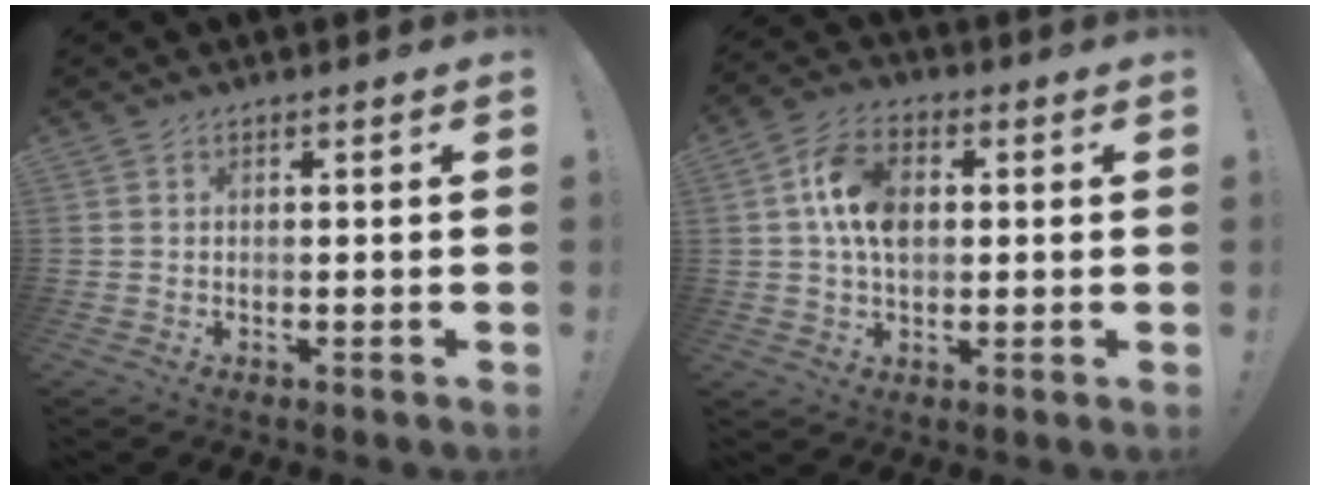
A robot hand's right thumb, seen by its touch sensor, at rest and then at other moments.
{"total": 11.7, "force": [1.6, 8.0, 8.5], "torque": [-0.148, 0.011, 0.032]}